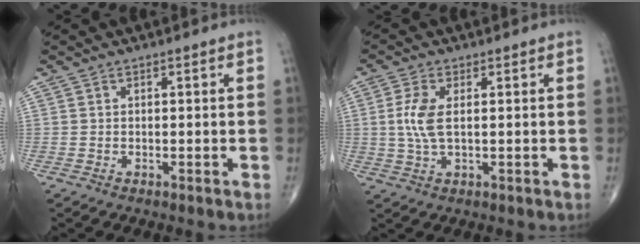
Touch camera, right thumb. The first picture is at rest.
{"total": 5.6, "force": [0.6, 2.4, 5.0], "torque": [-0.124, 0.000, 0.012]}